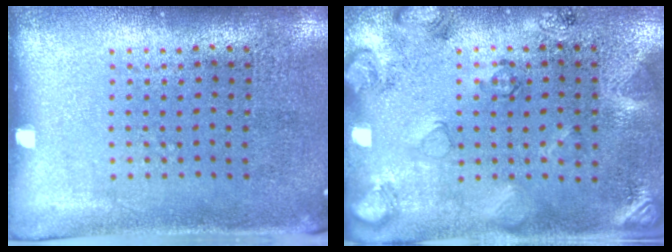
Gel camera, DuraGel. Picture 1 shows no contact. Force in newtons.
{"total": 2.5, "press": 2.0, "slide": 1.5}